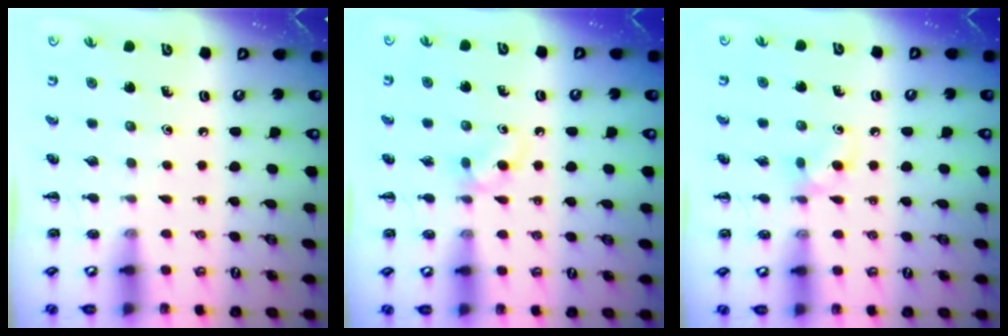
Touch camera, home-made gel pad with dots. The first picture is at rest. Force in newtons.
{"total": 3.9, "press": 3.8, "slide": 1.1}
{"total": 5.5, "press": 5.4, "slide": 1.0}